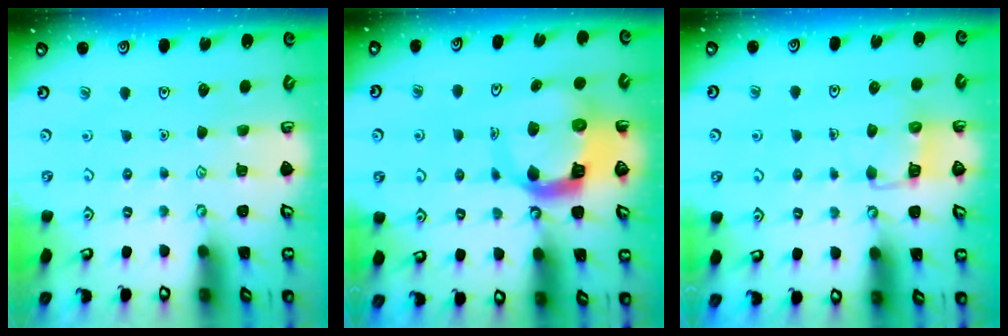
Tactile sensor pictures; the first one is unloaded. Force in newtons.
{"total": 8.9, "press": 8.8, "slide": 1.3}
{"total": 5.5, "press": 5.5, "slide": 0.6}